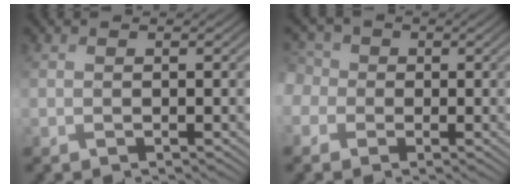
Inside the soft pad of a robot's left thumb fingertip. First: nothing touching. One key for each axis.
{"total": 5.4, "fx": 0.3, "fy": 4.9, "fz": 2.2, "tx": -0.093, "ty": 0.010, "tz": -0.020}